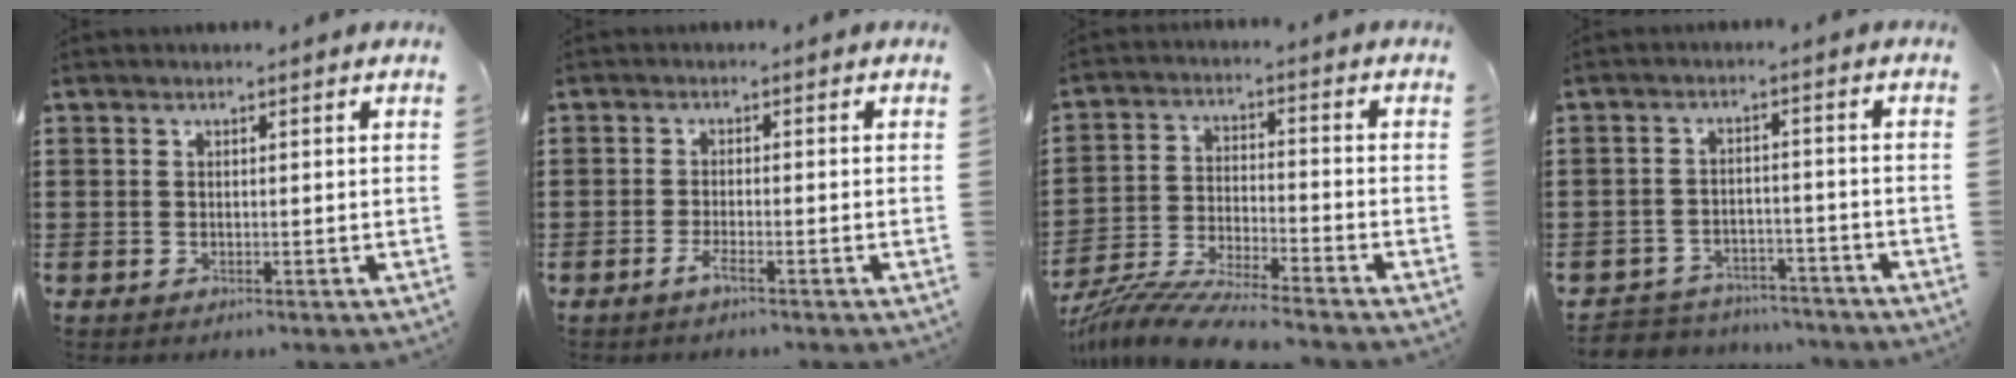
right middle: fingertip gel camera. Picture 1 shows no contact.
{"total": 1.9, "force": [-1.1, 0.2, 1.5], "torque": [-0.033, -0.002, -0.023]}
{"total": 8.1, "force": [-7.7, 0.0, 2.6], "torque": [-0.056, -0.002, -0.153]}
{"total": 3.9, "force": [-3.8, 0.9, -0.2], "torque": [-0.004, 0.002, -0.083]}